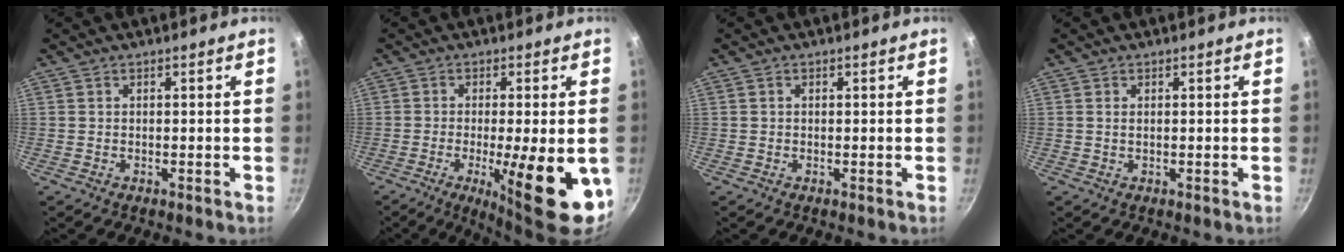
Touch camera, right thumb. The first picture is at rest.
{"total": 15.7, "force": [-4.4, 3.9, 14.5], "torque": [-0.197, -0.010, -0.056]}
{"total": 0.5, "force": [0.1, 0.4, 0.3], "torque": [-0.006, 0.003, 0.002]}
{"total": 0.9, "force": [0.3, 0.4, 0.7], "torque": [-0.013, 0.000, 0.004]}